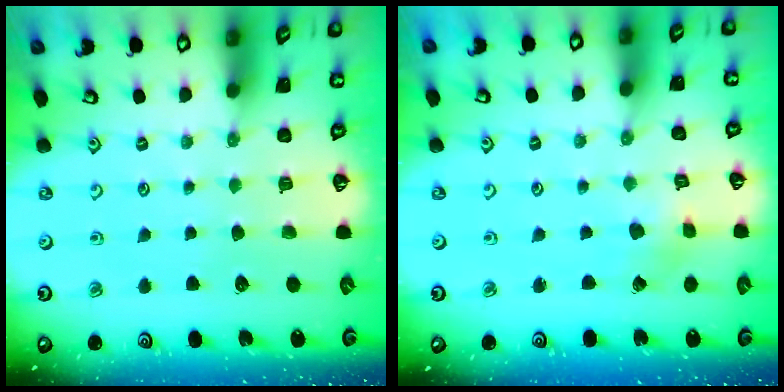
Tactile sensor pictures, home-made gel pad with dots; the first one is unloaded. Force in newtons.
{"total": 2.1, "press": 2.1, "slide": 0.1}